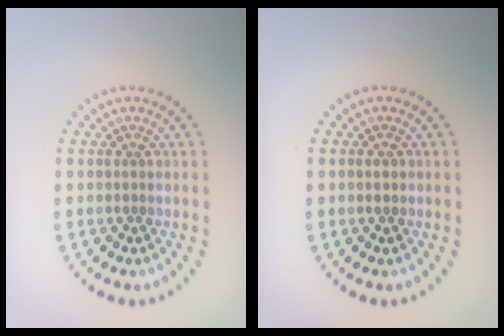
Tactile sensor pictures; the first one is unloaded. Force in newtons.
{"total": 1.1, "press": 1.0, "slide": 0.2}